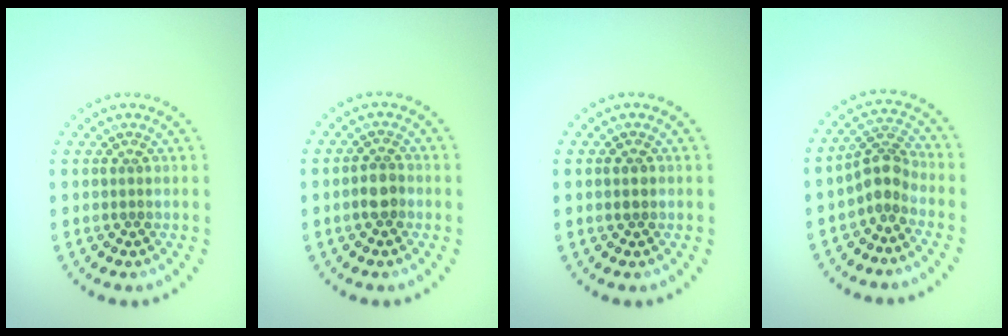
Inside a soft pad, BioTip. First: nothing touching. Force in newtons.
{"total": 1.9, "press": 1.7, "slide": 0.7}
{"total": 1.3, "press": 1.3, "slide": 0.1}
{"total": 2.9, "press": 2.2, "slide": 1.8}